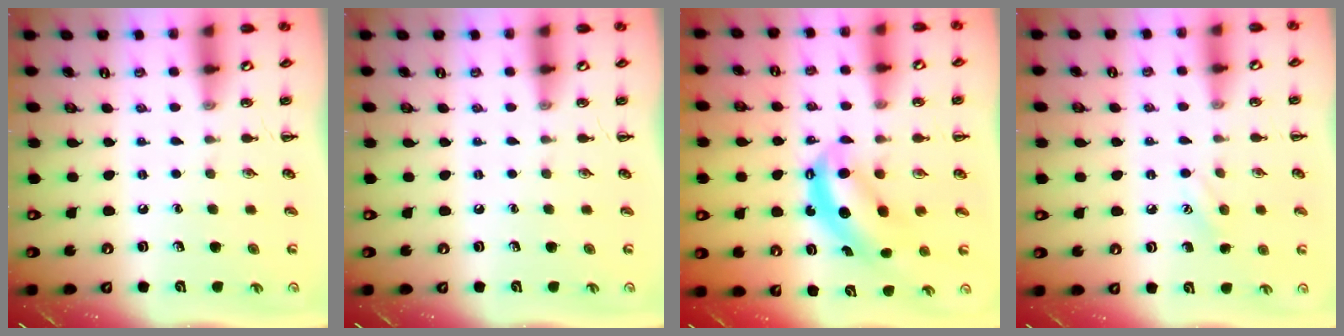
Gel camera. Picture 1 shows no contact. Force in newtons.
{"total": 0.0}
{"total": 6.1, "press": 6.0, "slide": 1.3}
{"total": 6.9, "press": 6.7, "slide": 1.8}